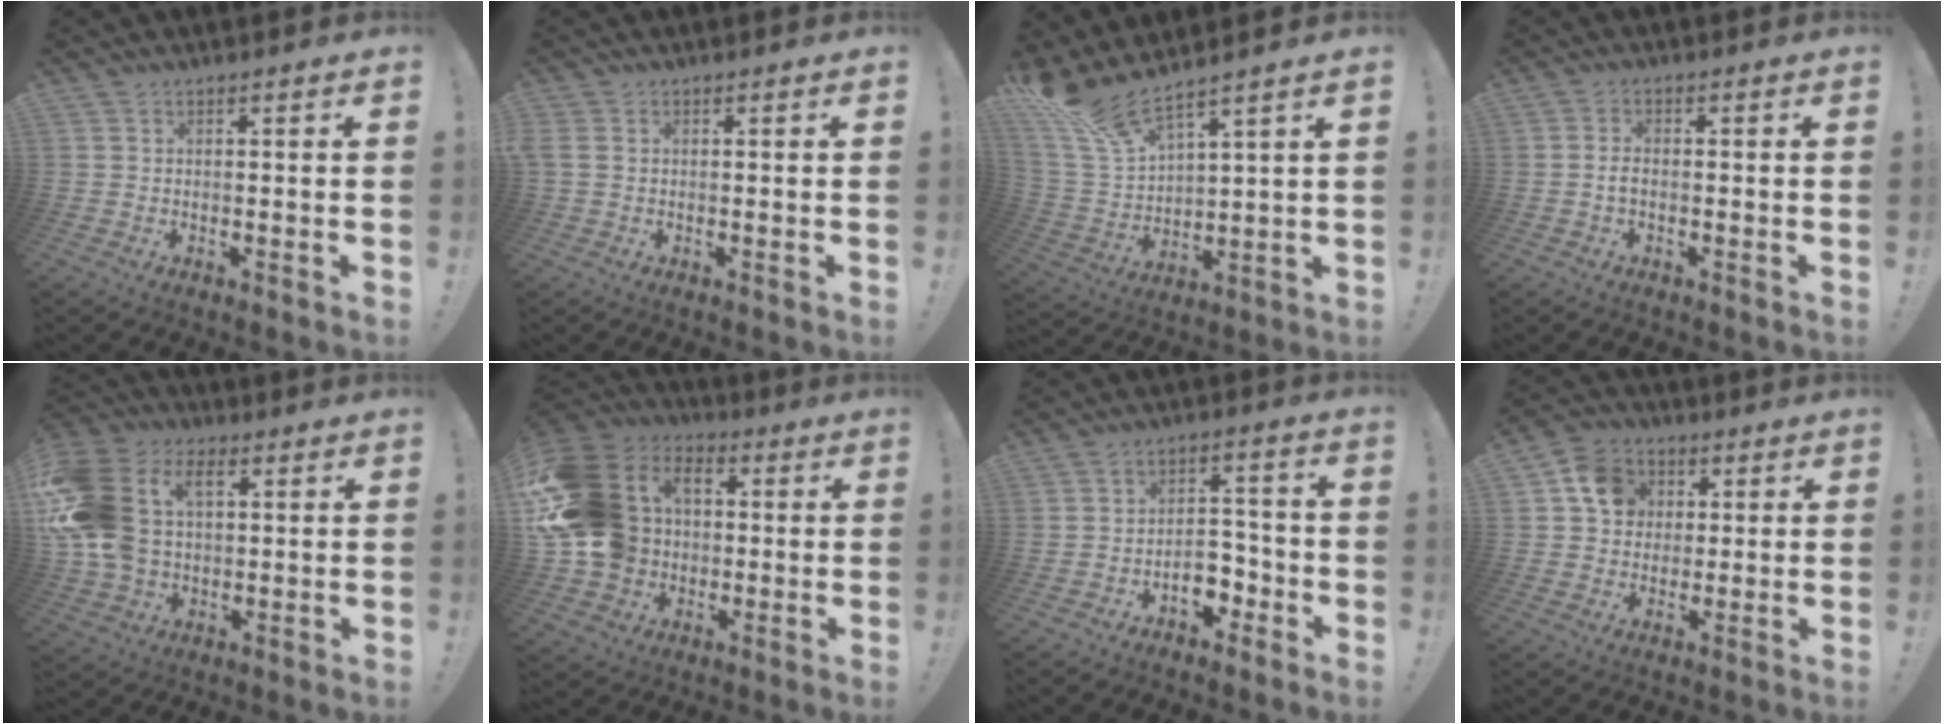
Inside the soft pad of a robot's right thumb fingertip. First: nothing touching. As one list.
[{"total": 1.8, "force": [0.4, 1.4, 1.1], "torque": [-0.037, 0.005, 0.009]}, {"total": 12.0, "force": [10.1, 2.6, 6.0], "torque": [-0.137, -0.069, 0.187]}, {"total": 2.3, "force": [-0.8, 1.1, 1.9], "torque": [-0.040, 0.010, -0.013]}, {"total": 19.5, "force": [4.6, 14.0, 12.8], "torque": [-0.277, -0.004, 0.086]}, {"total": 20.4, "force": [1.8, 17.1, 10.9], "torque": [-0.224, 0.006, 0.054]}, {"total": 8.0, "force": [-3.6, 5.5, 4.5], "torque": [-0.069, 0.022, -0.060]}, {"total": 10.5, "force": [2.6, 9.2, 4.3], "torque": [-0.055, 0.003, 0.052]}]